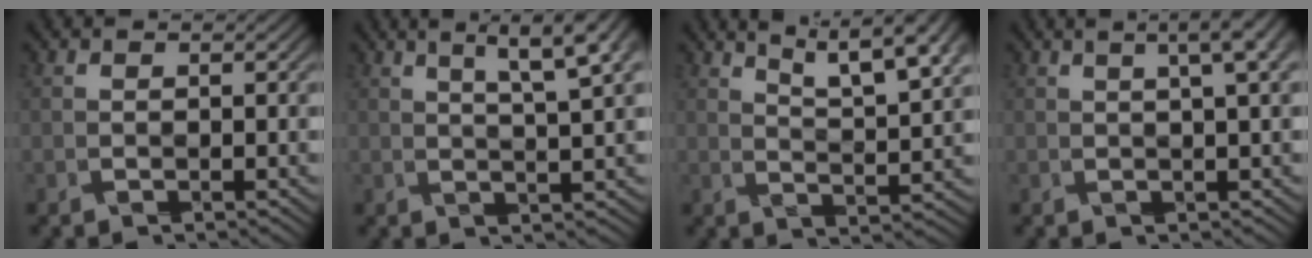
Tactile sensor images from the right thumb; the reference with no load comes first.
{"total": 6.0, "force": [3.5, 0.0, 4.9], "torque": [-0.087, 0.016, 0.059]}
{"total": 8.3, "force": [6.3, 1.0, 5.2], "torque": [-0.092, 0.005, 0.096]}
{"total": 4.3, "force": [1.8, 0.2, 3.9], "torque": [-0.072, 0.008, 0.033]}